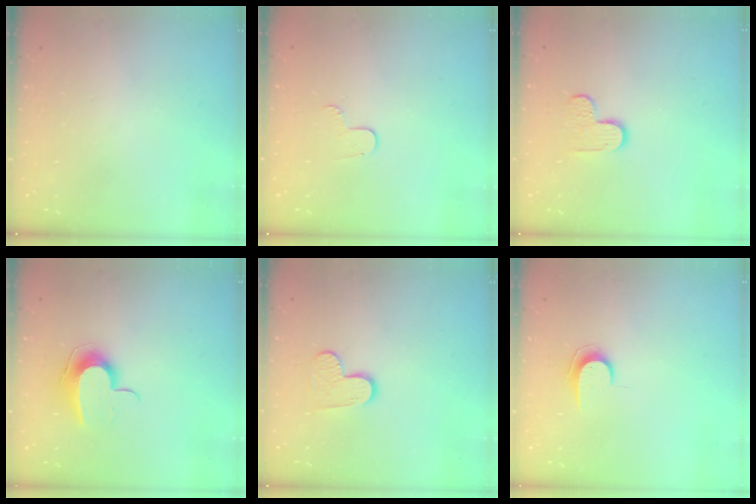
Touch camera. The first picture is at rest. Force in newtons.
{"total": 3.5, "press": 3.5, "slide": 0.4}
{"total": 4.9, "press": 4.9, "slide": 0.2}
{"total": 10.7, "press": 10.6, "slide": 0.8}
{"total": 6.3, "press": 6.3, "slide": 0.1}
{"total": 6.7, "press": 6.7, "slide": 0.7}